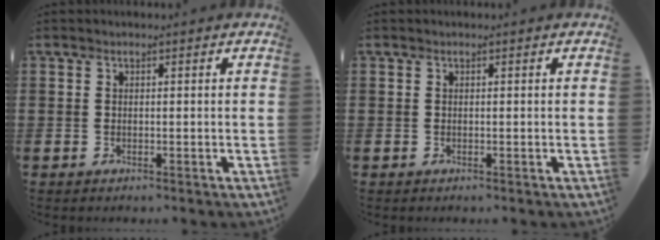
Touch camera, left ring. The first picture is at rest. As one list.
[{"total": 0.0}]